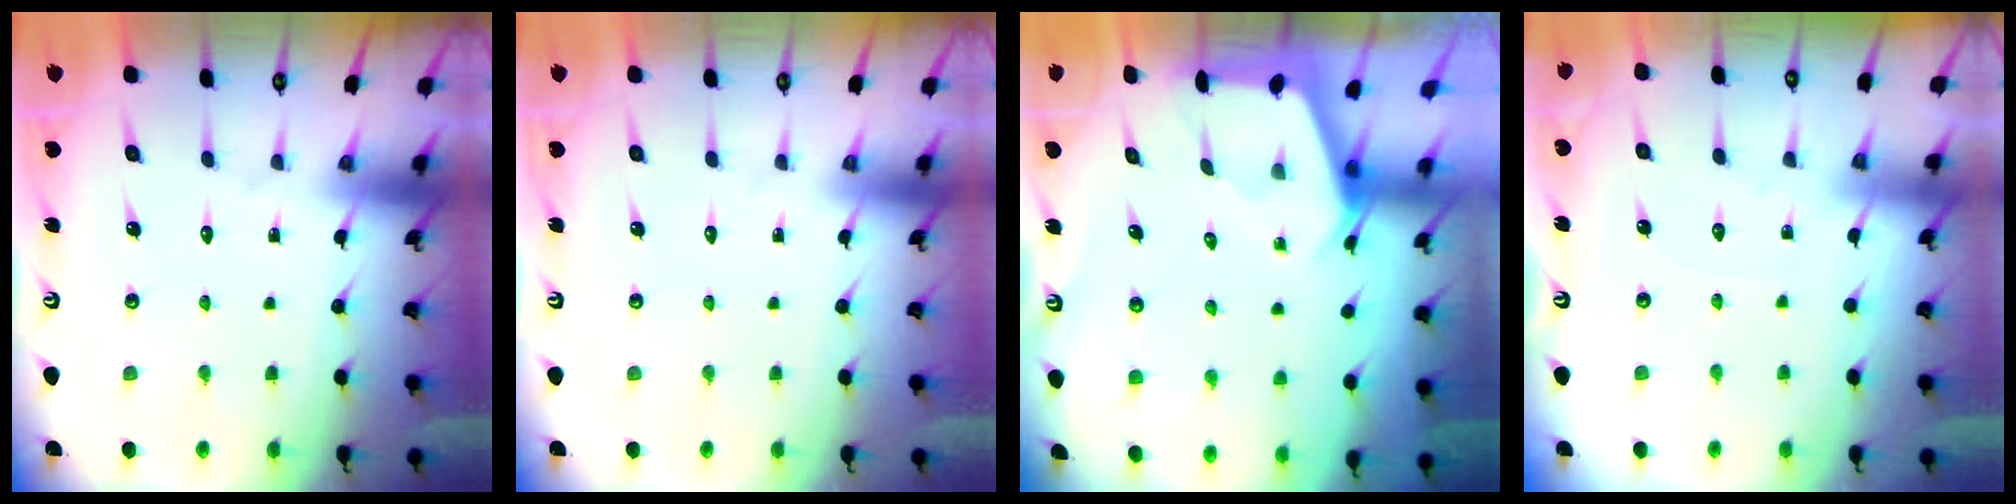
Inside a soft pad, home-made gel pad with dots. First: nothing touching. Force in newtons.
{"total": 0.0}
{"total": 2.4, "press": 2.4, "slide": 0.3}
{"total": 2.2, "press": 2.2, "slide": 0.3}